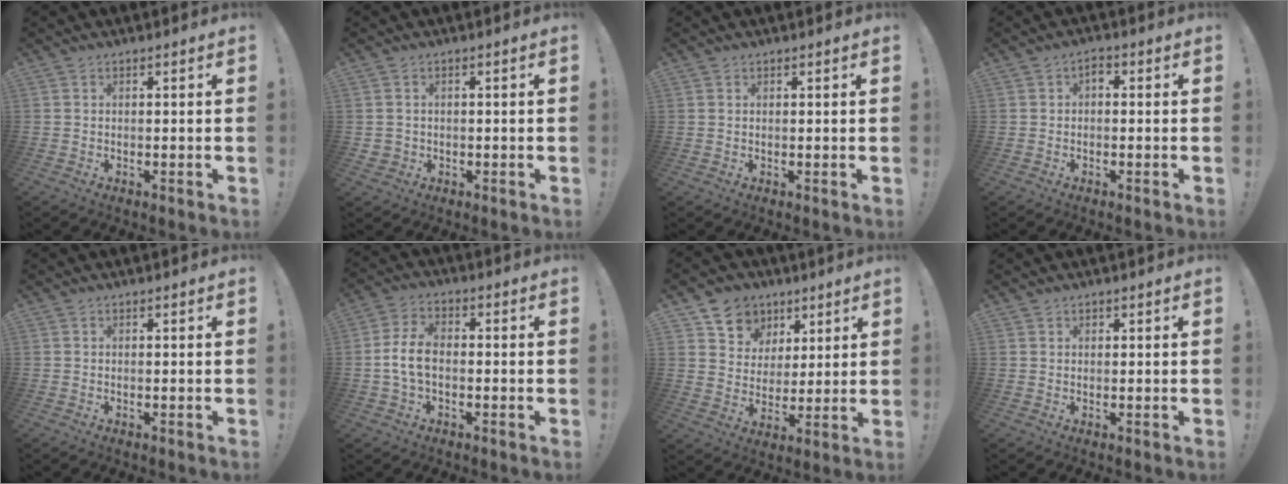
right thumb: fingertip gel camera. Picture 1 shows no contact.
{"total": 2.0, "force": [0.4, 1.9, 0.5], "torque": [-0.002, -0.003, 0.007]}
{"total": 0.9, "force": [0.7, 0.6, -0.2], "torque": [0.010, -0.002, 0.012]}
{"total": 1.8, "force": [-0.4, 1.3, 1.2], "torque": [-0.020, 0.005, -0.010]}
{"total": 0.0}
{"total": 8.2, "force": [-1.2, 5.1, 6.3], "torque": [-0.124, 0.006, -0.019]}
{"total": 9.7, "force": [5.0, 8.1, 1.6], "torque": [-0.020, -0.035, 0.101]}
{"total": 0.7, "force": [0.5, 0.4, 0.0], "torque": [0.003, -0.001, 0.010]}